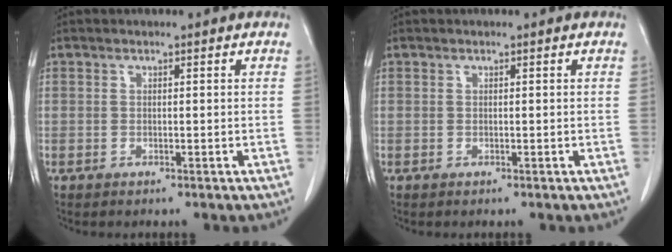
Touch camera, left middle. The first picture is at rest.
{"total": 0.0}